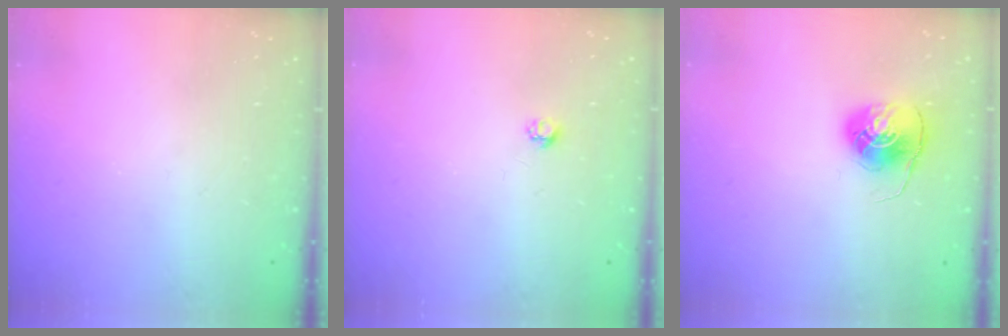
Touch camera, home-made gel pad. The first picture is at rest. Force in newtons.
{"total": 2.7, "press": 2.7, "slide": 0.4}
{"total": 6.8, "press": 6.8, "slide": 0.3}